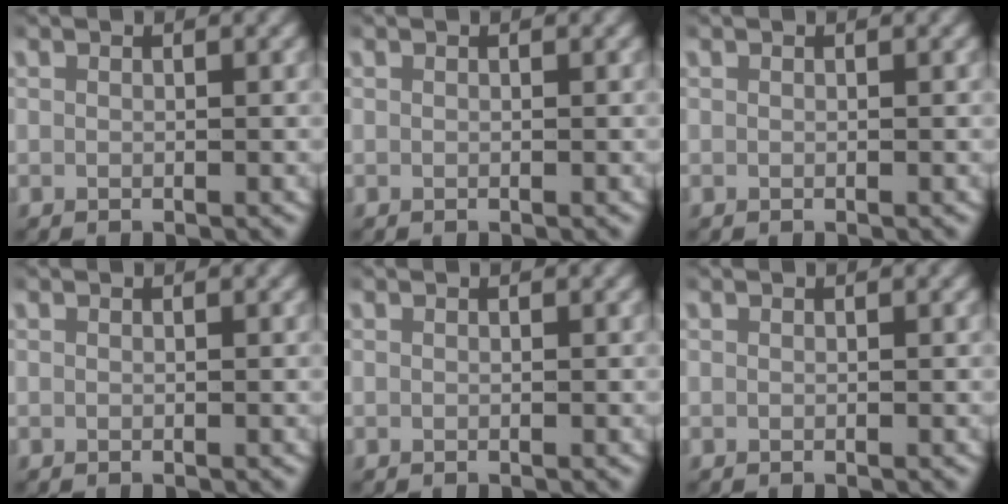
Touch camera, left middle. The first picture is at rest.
{"total": 0.0}
{"total": 0.0}
{"total": 0.0}
{"total": 0.0}
{"total": 0.0}